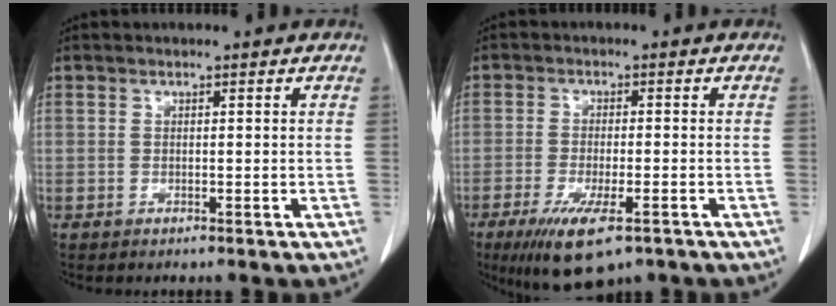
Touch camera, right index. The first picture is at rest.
{"total": 9.6, "force": [-5.8, 2.5, 7.2], "torque": [-0.127, -0.022, -0.091]}